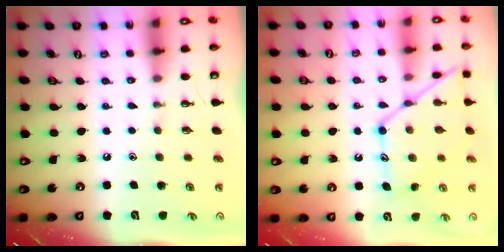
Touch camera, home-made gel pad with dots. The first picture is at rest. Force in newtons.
{"total": 14.8, "press": 14.7, "slide": 1.3}